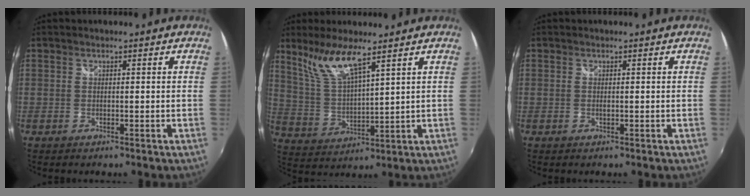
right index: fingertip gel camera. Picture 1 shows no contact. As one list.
[{"total": 9.0, "force": [6.5, 1.0, 6.1], "torque": [-0.116, 0.000, 0.139]}, {"total": 0.6, "force": [0.0, 0.1, 0.6], "torque": [-0.012, 0.000, -0.001]}]